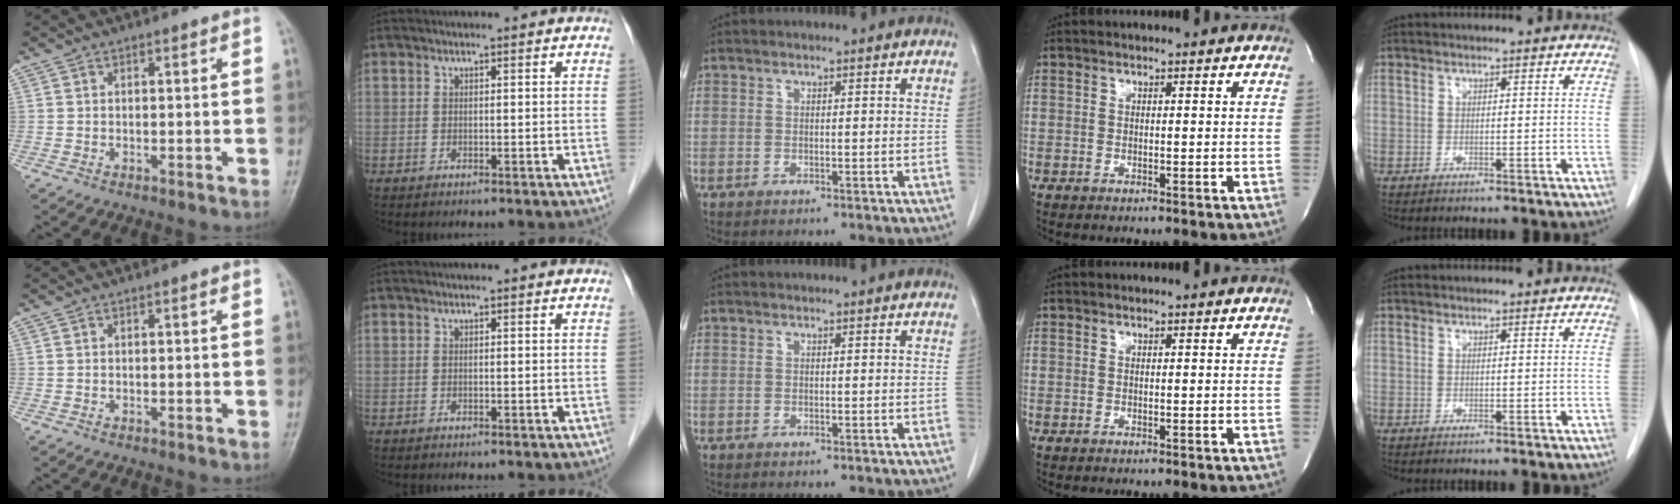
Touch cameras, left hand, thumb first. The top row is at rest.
{}